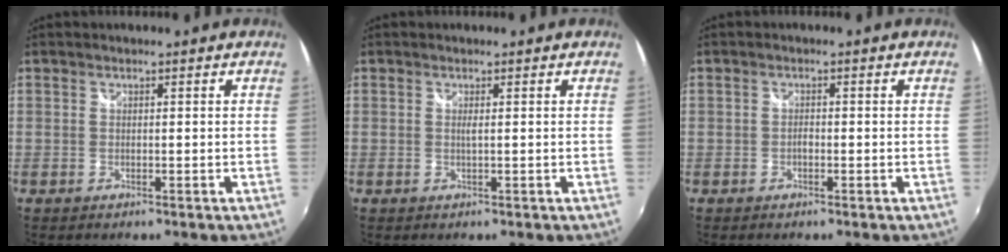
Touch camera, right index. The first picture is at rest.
{"total": 0.8, "force": [0.0, -0.3, 0.8], "torque": [-0.015, -0.001, -0.001]}
{"total": 0.9, "force": [-0.5, 0.5, 0.5], "torque": [-0.009, 0.001, -0.011]}